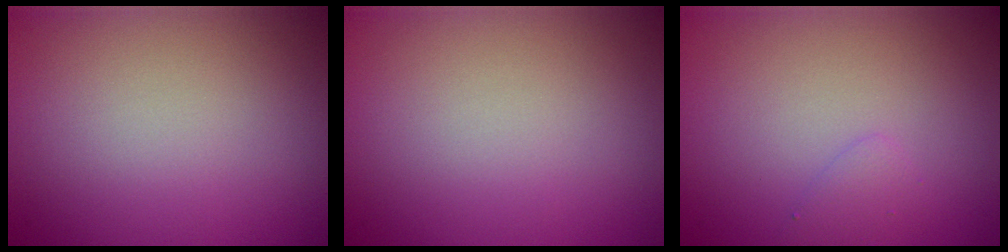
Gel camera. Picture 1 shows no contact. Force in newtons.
{"total": 0.0}
{"total": 1.0, "press": 1.0, "slide": 0.1}